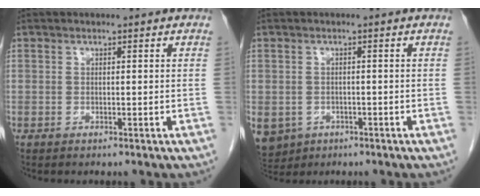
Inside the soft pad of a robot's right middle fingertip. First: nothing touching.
{"total": 9.2, "force": [-4.0, 7.7, 3.3], "torque": [-0.099, -0.003, -0.051]}